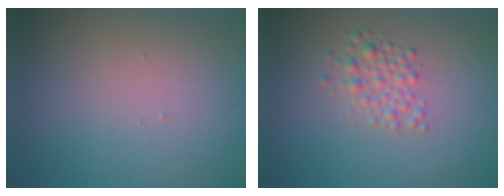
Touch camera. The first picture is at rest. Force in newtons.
{"total": 2.3, "press": 2.3, "slide": 0.0}